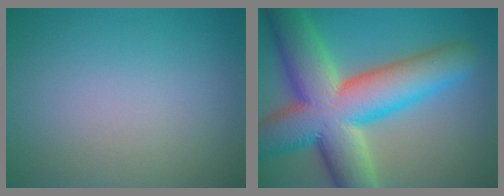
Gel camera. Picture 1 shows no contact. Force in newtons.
{"total": 14.7, "press": 14.7, "slide": 0.4}